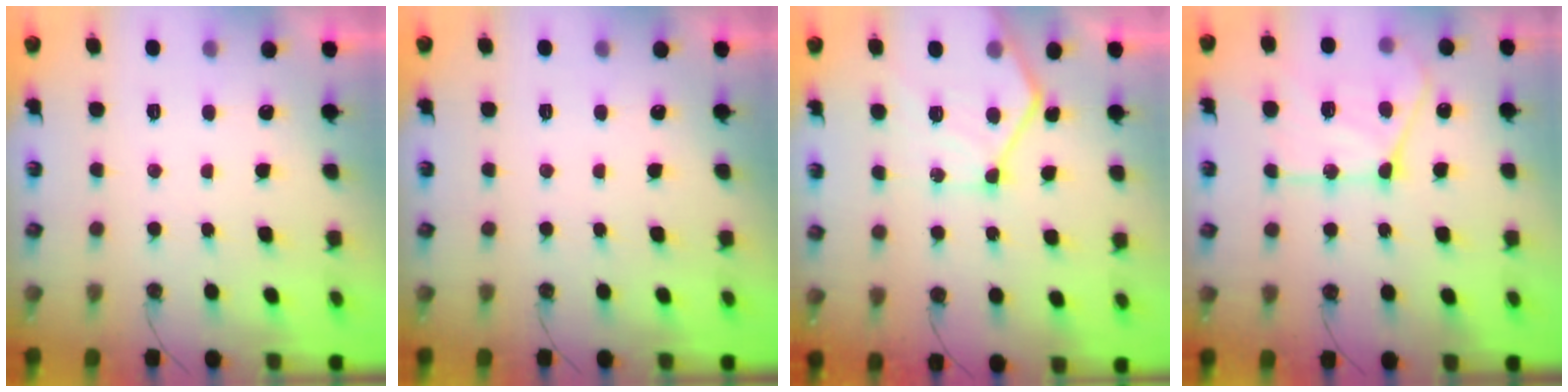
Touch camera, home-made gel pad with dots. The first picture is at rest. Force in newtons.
{"total": 0.0}
{"total": 15.0, "press": 14.9, "slide": 1.5}
{"total": 18.7, "press": 18.5, "slide": 2.0}